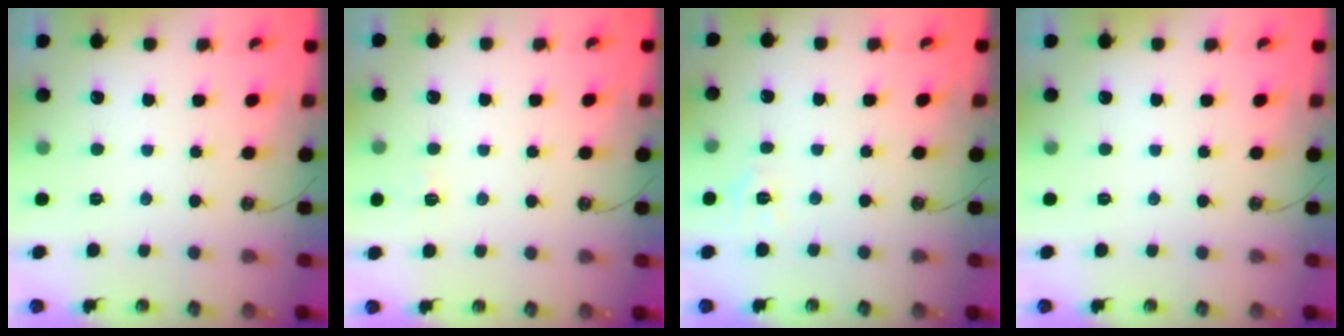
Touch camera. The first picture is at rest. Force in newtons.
{"total": 2.5, "press": 2.4, "slide": 0.4}
{"total": 4.9, "press": 4.9, "slide": 0.5}
{"total": 0.0}